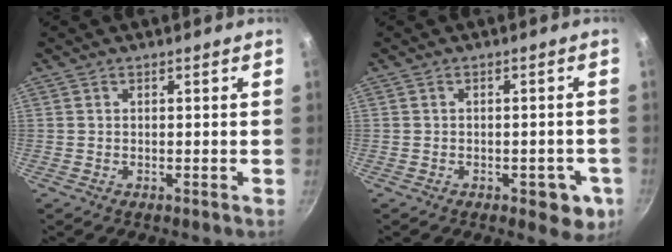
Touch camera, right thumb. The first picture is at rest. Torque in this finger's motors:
{"motor_torque": [-0.31, 0.11, -0.19, 0.09, 0.02]}